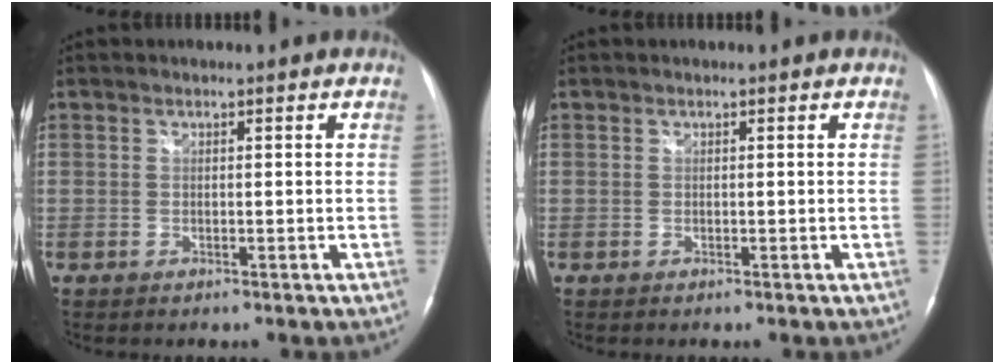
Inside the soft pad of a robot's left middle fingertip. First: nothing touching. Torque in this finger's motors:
{"motor_torque": [0.00, 0.00, 0.00, 0.00]}